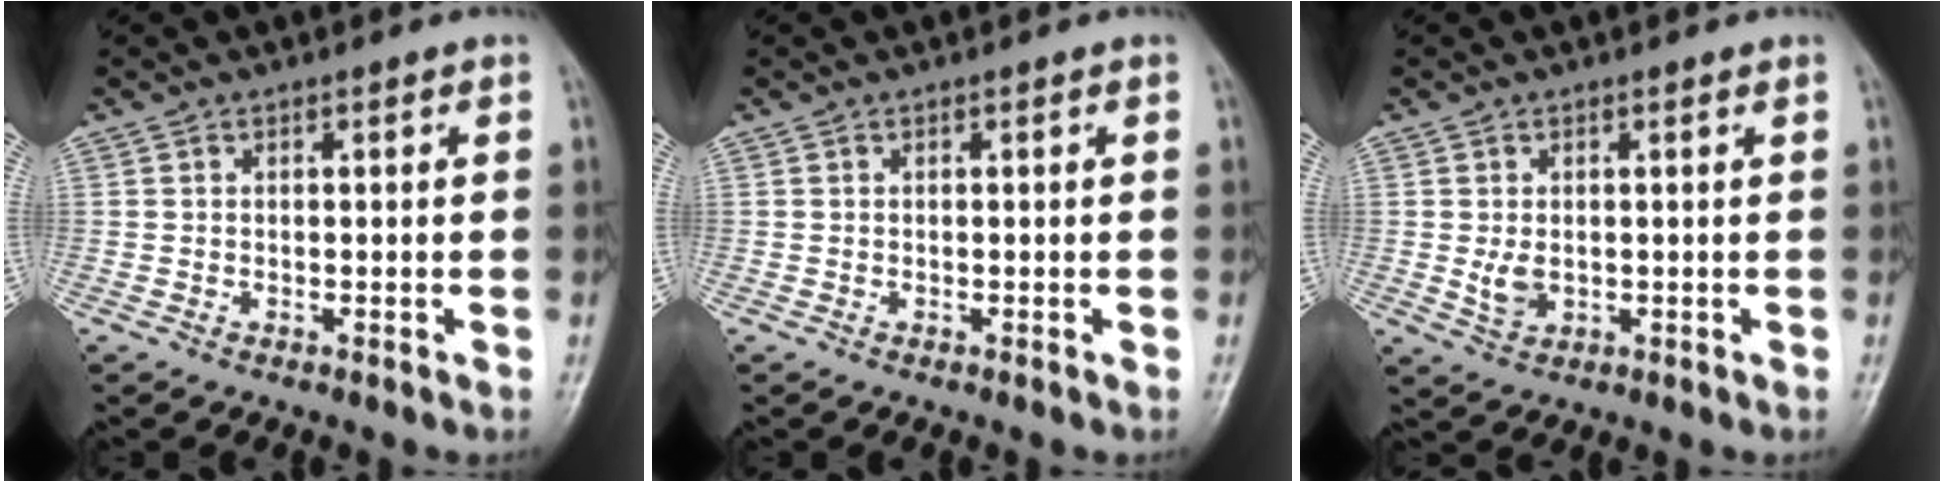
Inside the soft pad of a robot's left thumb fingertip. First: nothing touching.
{"total": 0.0}
{"total": 3.1, "force": [0.2, 2.1, 2.2], "torque": [-0.035, -0.008, 0.011]}